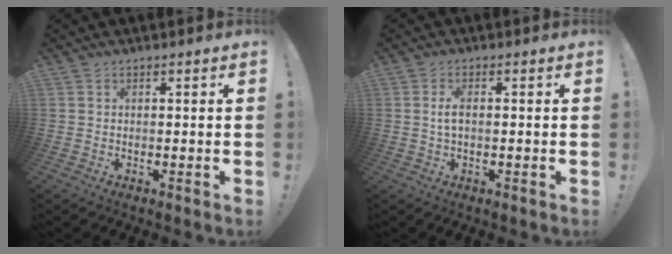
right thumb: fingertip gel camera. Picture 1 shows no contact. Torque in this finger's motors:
{"motor_torque": [0.02, 0.06, 0.14, 0.27, 0.00]}